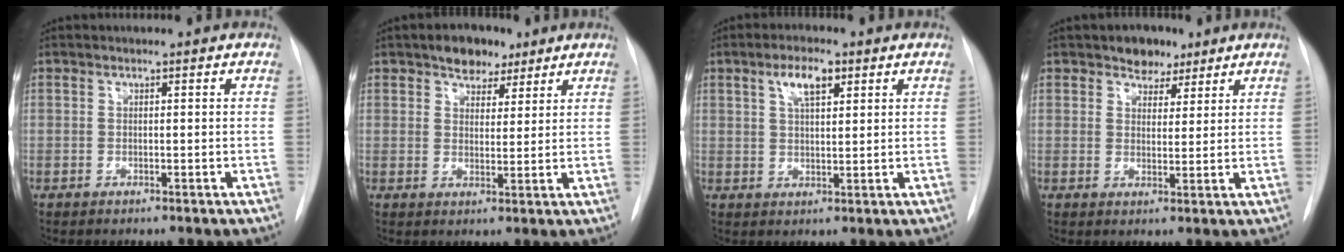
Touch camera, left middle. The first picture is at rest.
{"total": 5.5, "force": [3.9, 3.2, 2.3], "torque": [-0.029, 0.008, 0.063]}
{"total": 5.0, "force": [2.5, 1.6, 4.0], "torque": [-0.077, 0.007, 0.046]}
{"total": 4.6, "force": [3.3, 2.8, 1.5], "torque": [-0.017, 0.004, 0.052]}